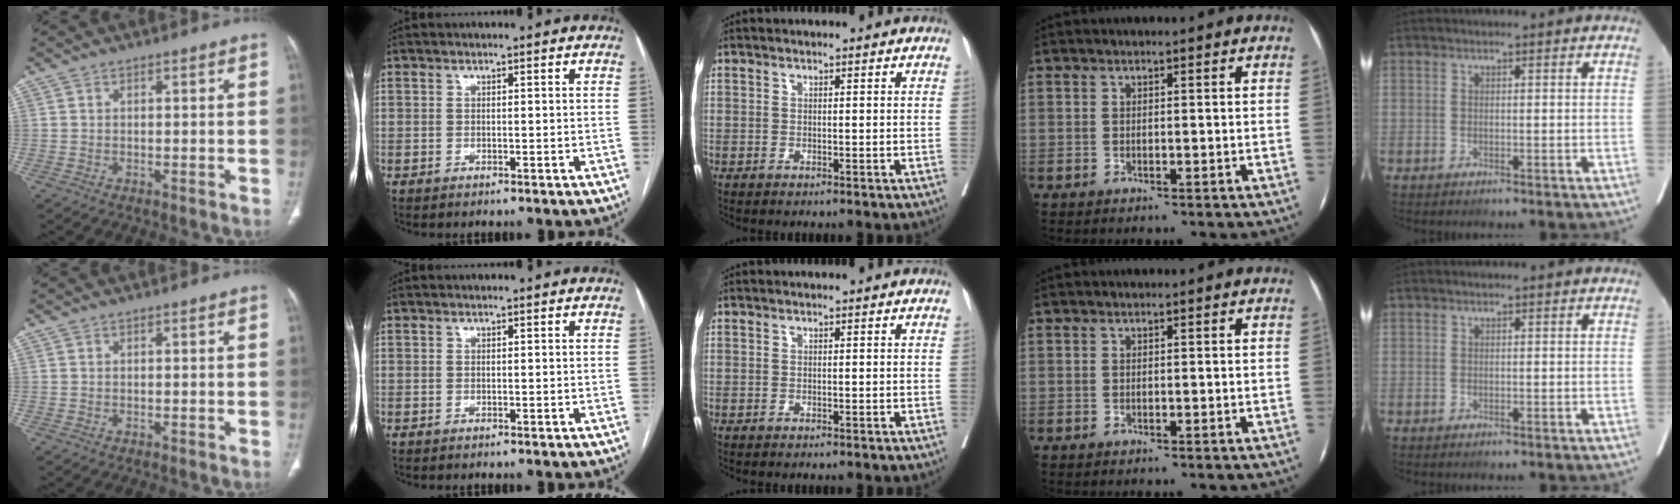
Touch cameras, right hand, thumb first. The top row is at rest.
{}